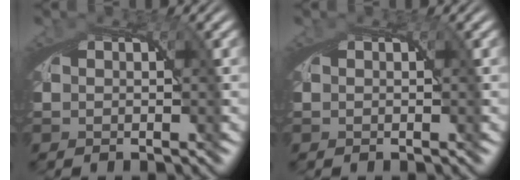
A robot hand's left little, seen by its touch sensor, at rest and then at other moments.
{"total": 0.0}